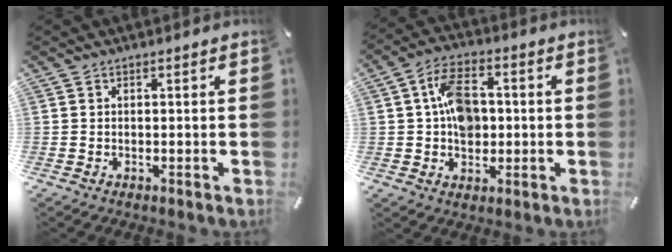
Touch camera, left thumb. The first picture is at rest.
{"total": 9.6, "force": [0.5, 7.0, 6.5], "torque": [-0.114, 0.008, 0.009]}